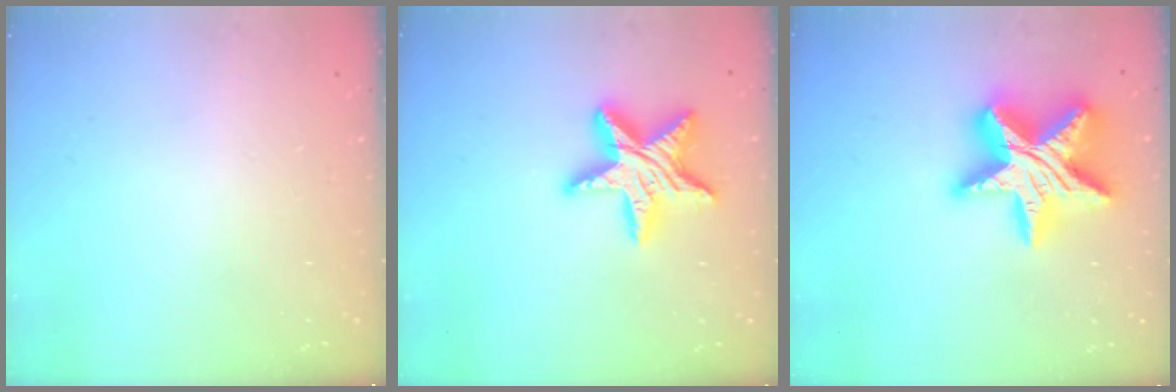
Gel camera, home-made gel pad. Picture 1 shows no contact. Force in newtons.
{"total": 15.5, "press": 15.5, "slide": 0.9}
{"total": 24.6, "press": 24.5, "slide": 2.1}